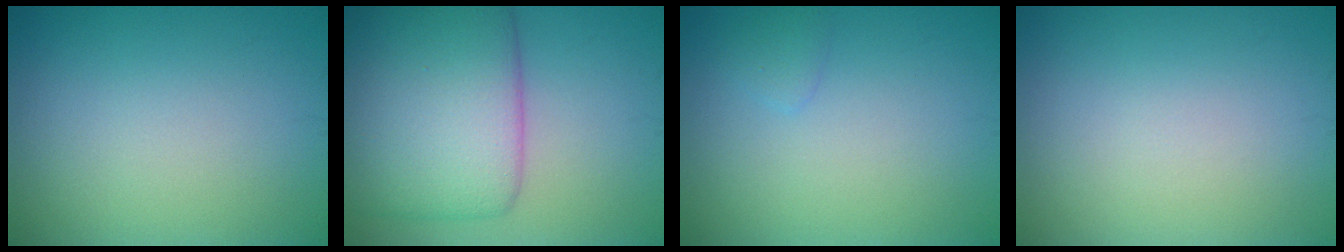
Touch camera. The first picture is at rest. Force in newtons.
{"total": 9.0, "press": 9.0, "slide": 0.4}
{"total": 0.8, "press": 0.8, "slide": 0.1}
{"total": 0.0}